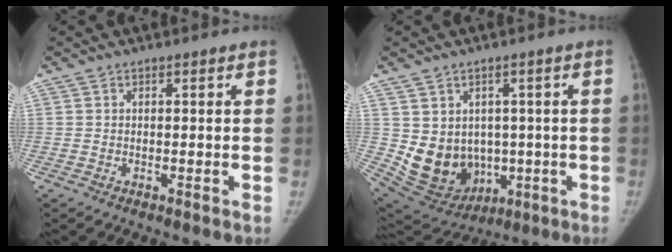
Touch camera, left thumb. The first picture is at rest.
{"total": 12.8, "force": [-0.8, 10.8, 6.8], "torque": [-0.084, 0.005, 0.025]}